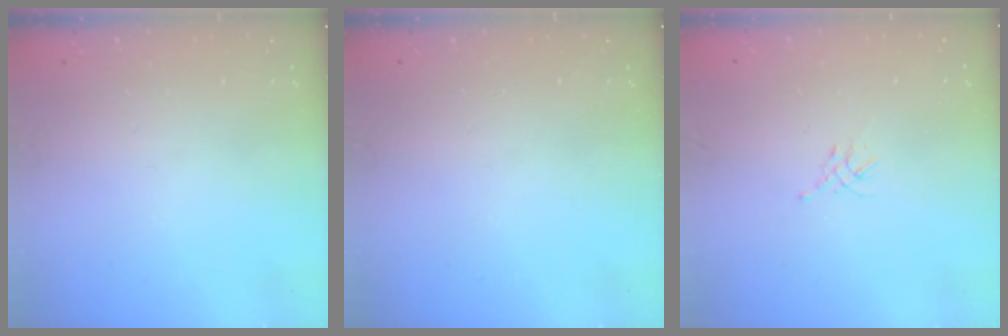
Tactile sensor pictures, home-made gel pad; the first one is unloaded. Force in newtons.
{"total": 0.0}
{"total": 3.1, "press": 3.0, "slide": 0.8}